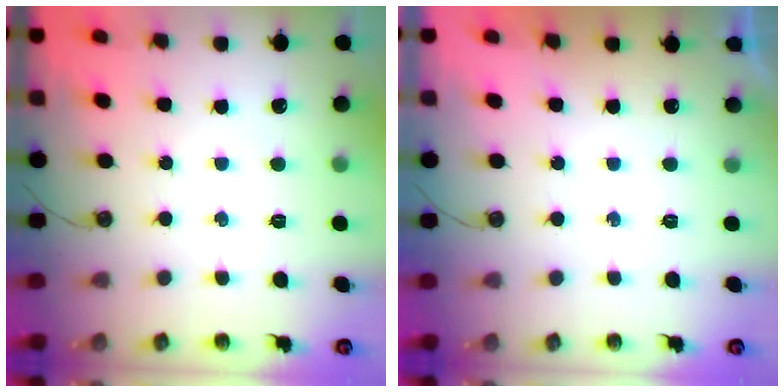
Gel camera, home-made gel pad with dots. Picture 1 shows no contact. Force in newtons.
{"total": 0.0}